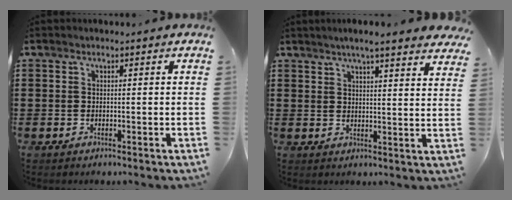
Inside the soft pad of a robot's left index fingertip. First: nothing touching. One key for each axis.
{"total": 4.7, "fx": 4.1, "fy": -0.3, "fz": 2.2, "tx": -0.055, "ty": -0.011, "tz": 0.072}